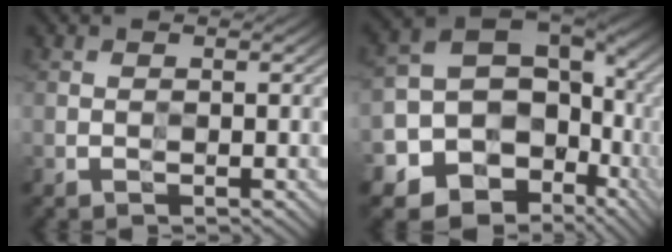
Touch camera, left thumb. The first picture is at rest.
{"total": 17.8, "force": [-5.4, 14.3, 9.1], "torque": [-0.190, -0.034, -0.073]}